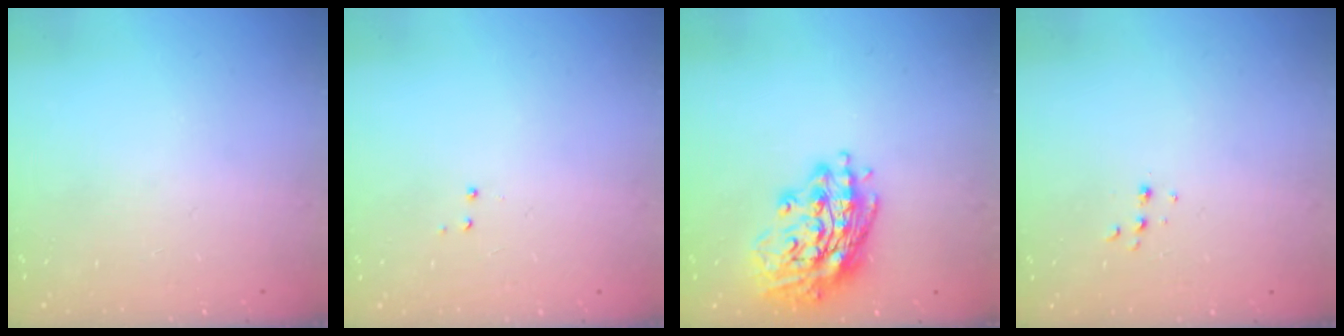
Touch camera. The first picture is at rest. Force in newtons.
{"total": 2.9, "press": 2.8, "slide": 0.6}
{"total": 16.4, "press": 16.2, "slide": 2.5}
{"total": 4.7, "press": 4.6, "slide": 0.8}